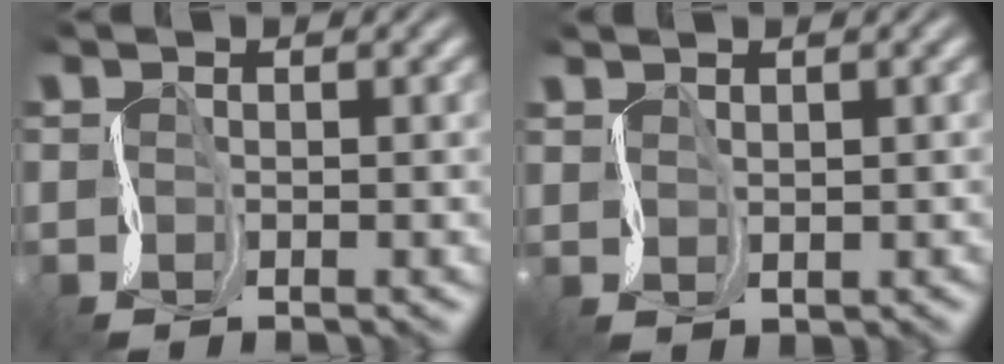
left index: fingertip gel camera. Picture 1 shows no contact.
{"total": 1.3, "force": [1.1, 0.3, -0.5], "torque": [0.007, 0.004, 0.025]}